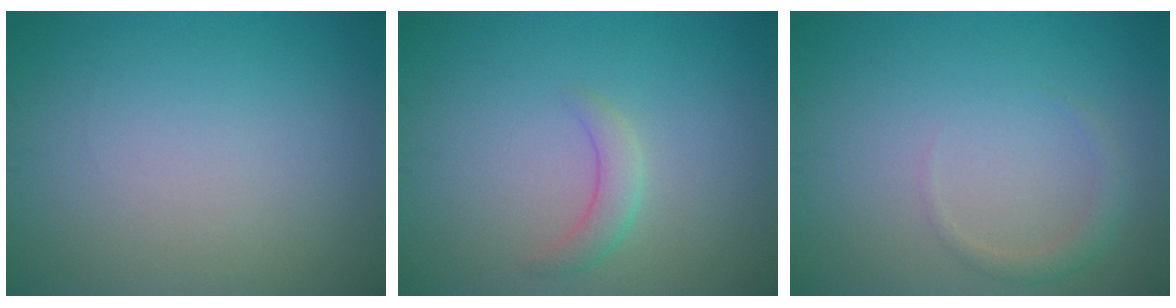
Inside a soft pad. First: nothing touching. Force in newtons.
{"total": 1.8, "press": 1.8, "slide": 0.2}
{"total": 1.3, "press": 1.3, "slide": 0.1}